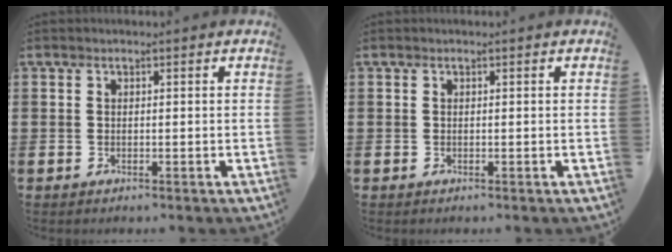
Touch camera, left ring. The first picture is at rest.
{"total": 0.0}